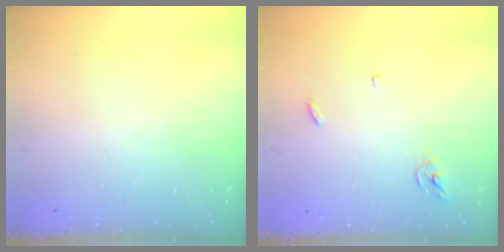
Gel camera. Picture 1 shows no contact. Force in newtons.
{"total": 3.9, "press": 3.9, "slide": 0.4}